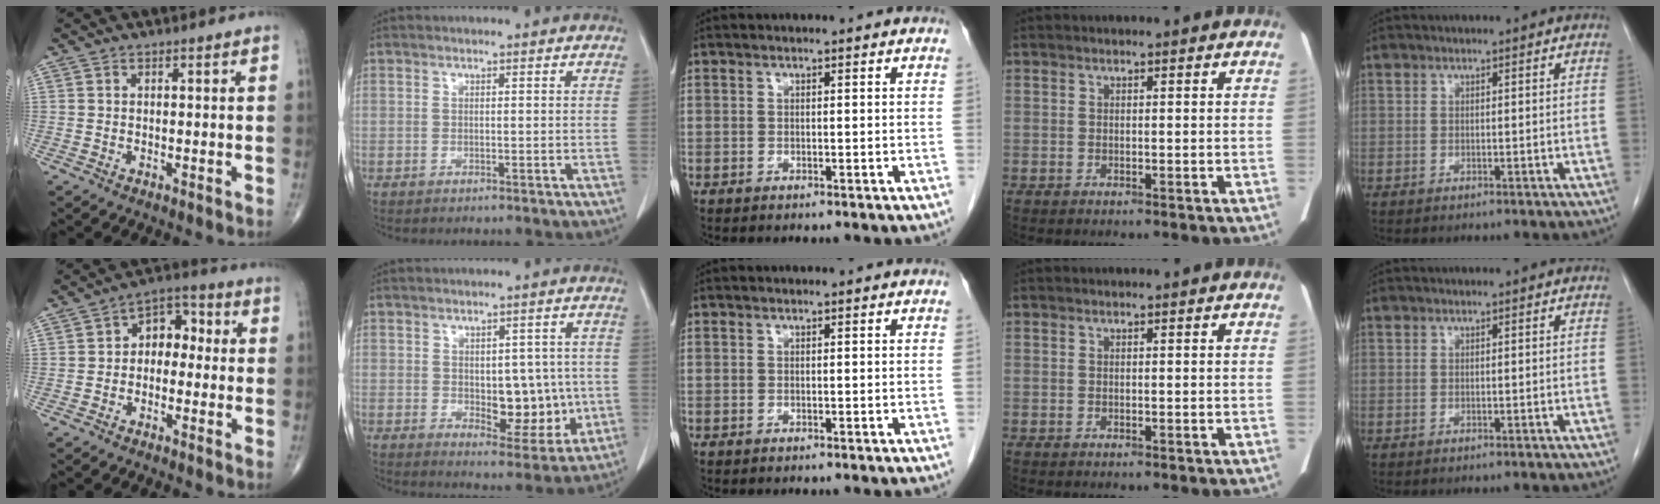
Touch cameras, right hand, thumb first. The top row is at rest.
{"thumb": {"total": 7.0, "force": [-0.3, 5.0, 4.9], "torque": [-0.039, 0.033, -0.023]}, "index": {"total": 8.2, "force": [-0.5, 4.5, 6.9], "torque": [-0.074, 0.002, 0.006]}}